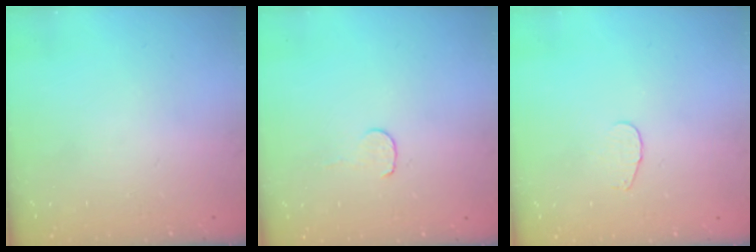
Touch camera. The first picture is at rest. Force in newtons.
{"total": 3.5, "press": 3.5, "slide": 0.4}
{"total": 3.4, "press": 3.4, "slide": 0.4}